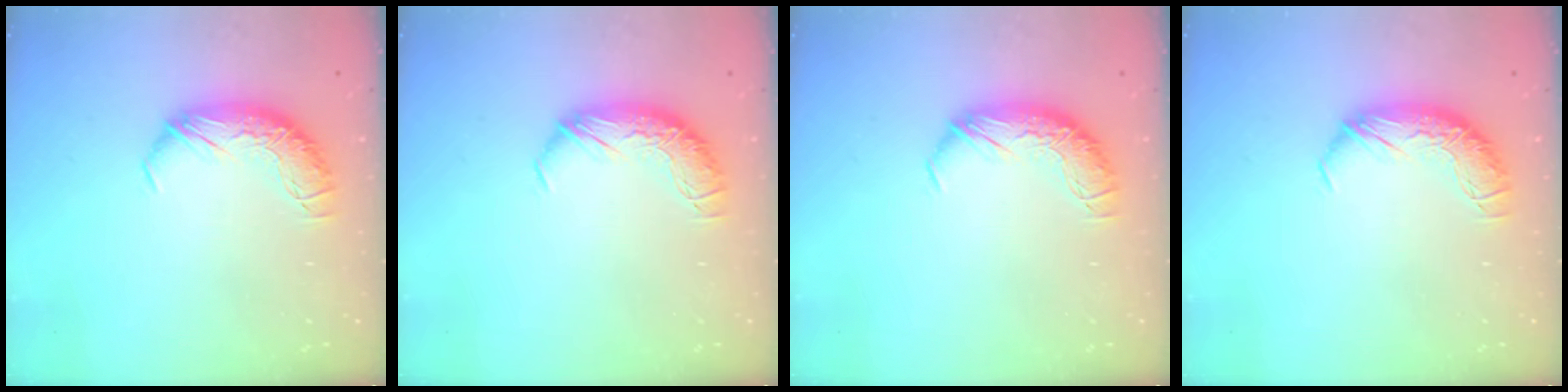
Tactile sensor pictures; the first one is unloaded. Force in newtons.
{"total": 0.0}
{"total": 0.0}
{"total": 0.0}